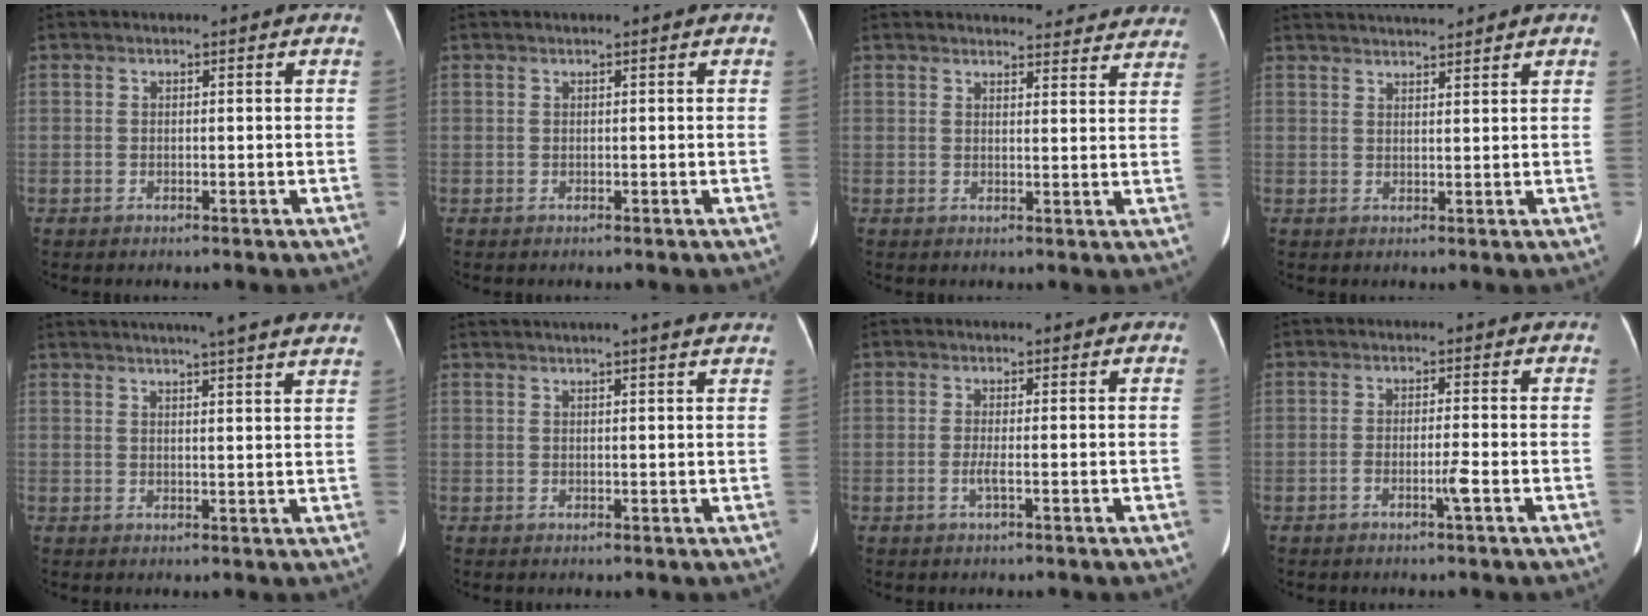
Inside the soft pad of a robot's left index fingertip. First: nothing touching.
{"total": 0.0}
{"total": 12.4, "force": [12.0, 2.8, 2.0], "torque": [0.010, -0.014, 0.113]}
{"total": 5.7, "force": [5.4, 0.1, 1.8], "torque": [-0.027, 0.026, 0.083]}
{"total": 16.6, "force": [14.6, 0.5, 7.8], "torque": [-0.113, 0.013, 0.173]}
{"total": 8.7, "force": [7.7, 0.1, 4.0], "torque": [-0.054, 0.023, 0.081]}
{"total": 1.3, "force": [-0.4, -0.1, 1.2], "torque": [-0.027, -0.002, -0.009]}
{"total": 1.9, "force": [-1.0, -0.4, 1.6], "torque": [-0.032, -0.003, -0.019]}